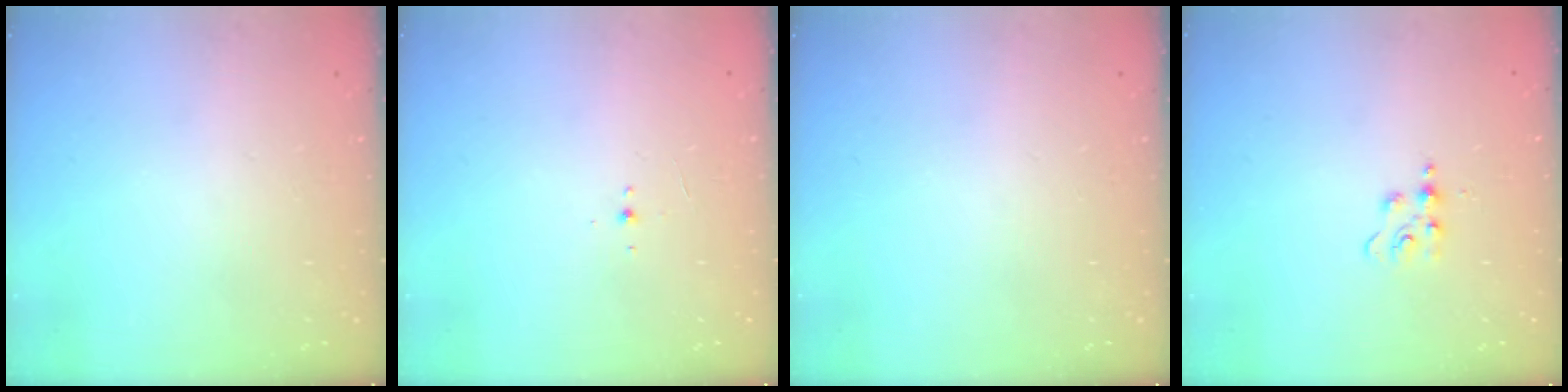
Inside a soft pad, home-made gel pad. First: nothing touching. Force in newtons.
{"total": 3.2, "press": 3.1, "slide": 0.7}
{"total": 0.0}
{"total": 4.3, "press": 4.2, "slide": 0.6}